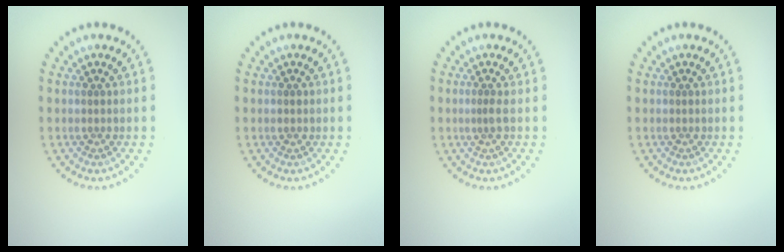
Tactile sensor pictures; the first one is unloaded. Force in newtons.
{"total": 0.8, "press": 0.8, "slide": 0.2}
{"total": 0.7, "press": 0.4, "slide": 0.6}
{"total": 0.0}